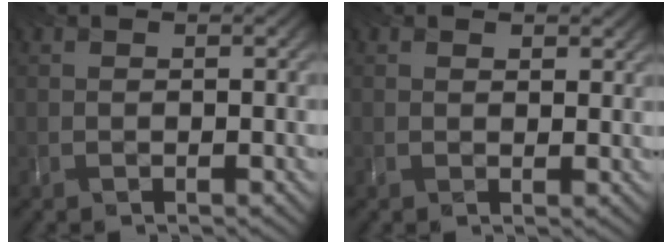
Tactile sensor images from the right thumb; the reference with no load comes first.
{"total": 1.7, "force": [1.3, 0.8, 0.8], "torque": [-0.016, -0.004, 0.025]}